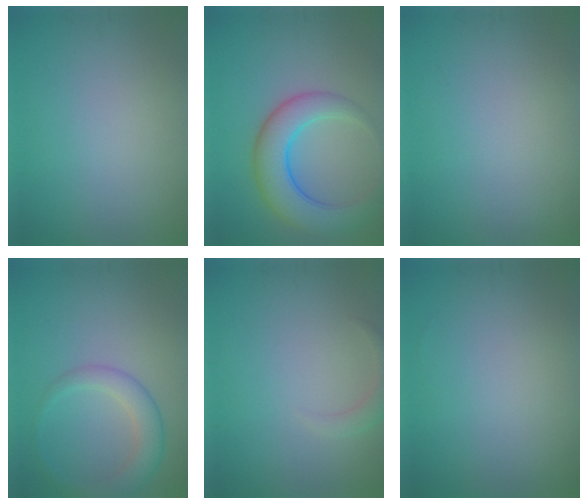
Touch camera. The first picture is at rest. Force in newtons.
{"total": 6.5, "press": 6.5, "slide": 0.5}
{"total": 0.0}
{"total": 2.9, "press": 2.8, "slide": 0.1}
{"total": 1.6, "press": 1.6, "slide": 0.1}
{"total": 0.0}